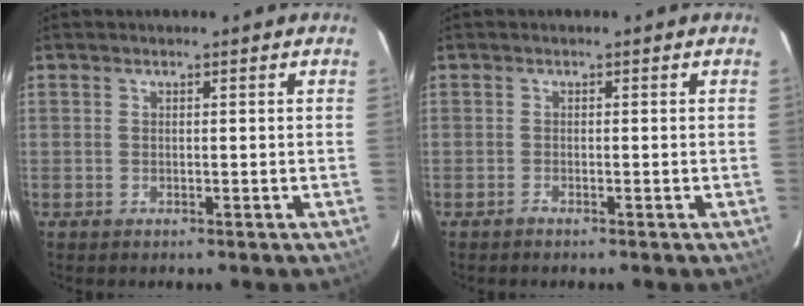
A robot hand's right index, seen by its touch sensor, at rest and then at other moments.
{"total": 0.5, "force": [-0.5, -0.1, 0.2], "torque": [-0.001, 0.000, -0.011]}